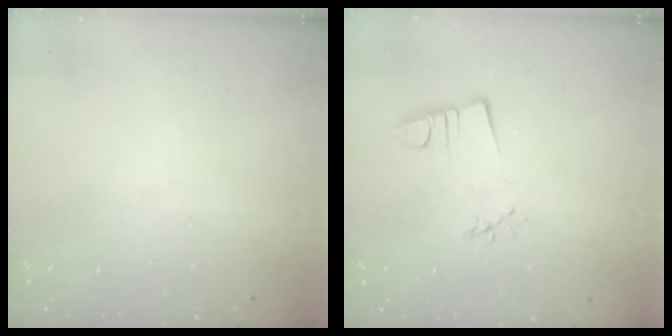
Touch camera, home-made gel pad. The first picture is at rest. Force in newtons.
{"total": 3.0, "press": 1.4, "slide": 2.6}